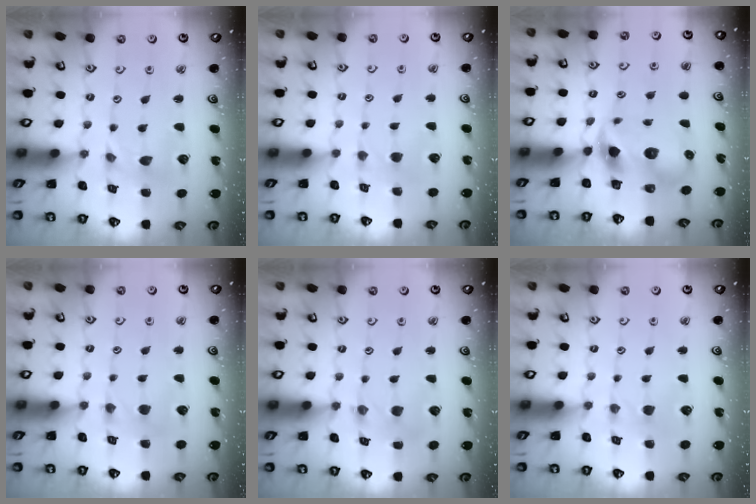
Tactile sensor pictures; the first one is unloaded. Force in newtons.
{"total": 2.3, "press": 2.3, "slide": 0.3}
{"total": 8.2, "press": 8.1, "slide": 1.3}
{"total": 2.9, "press": 2.8, "slide": 0.6}
{"total": 2.8, "press": 2.7, "slide": 0.4}
{"total": 0.5, "press": 0.5, "slide": 0.2}